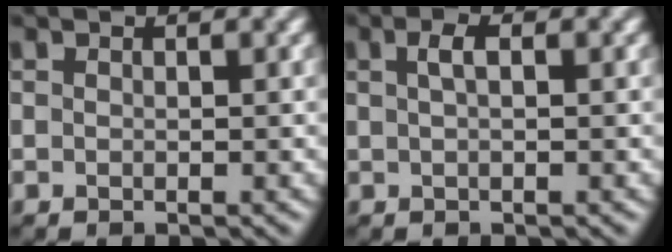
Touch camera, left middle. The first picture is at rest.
{"total": 1.5, "force": [0.4, 0.5, 1.3], "torque": [-0.026, 0.006, 0.008]}